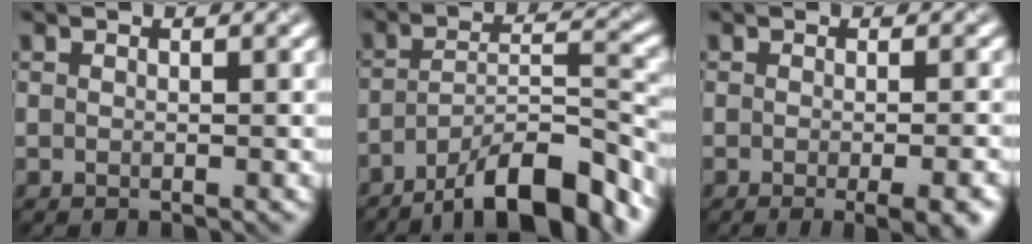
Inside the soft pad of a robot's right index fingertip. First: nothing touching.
{"total": 10.1, "force": [-7.2, 2.3, 6.6], "torque": [-0.094, 0.013, -0.127]}
{"total": 5.1, "force": [-2.0, 1.6, 4.4], "torque": [-0.033, -0.005, -0.014]}